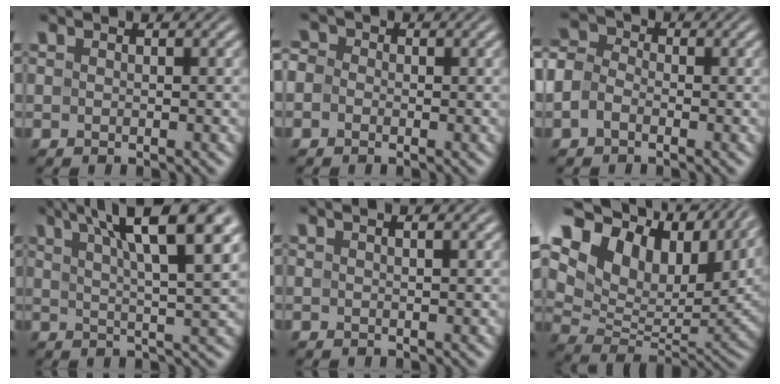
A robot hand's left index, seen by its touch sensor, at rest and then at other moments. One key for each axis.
{"total": 2.0, "fx": 0.0, "fy": 1.8, "fz": 0.9, "tx": -0.001, "ty": 0.009, "tz": -0.026}
{"total": 2.9, "fx": -0.9, "fy": 2.2, "fz": 1.7, "tx": -0.036, "ty": 0.011, "tz": -0.032}
{"total": 10.6, "fx": 5.7, "fy": 2.4, "fz": 8.6, "tx": -0.106, "ty": 0.025, "tz": 0.078}
{"total": 1.8, "fx": 1.0, "fy": 0.6, "fz": 1.4, "tx": -0.016, "ty": 0.001, "tz": 0.002}
{"total": 16.8, "fx": 8.5, "fy": 9.8, "fz": 10.6, "tx": -0.204, "ty": 0.018, "tz": 0.165}